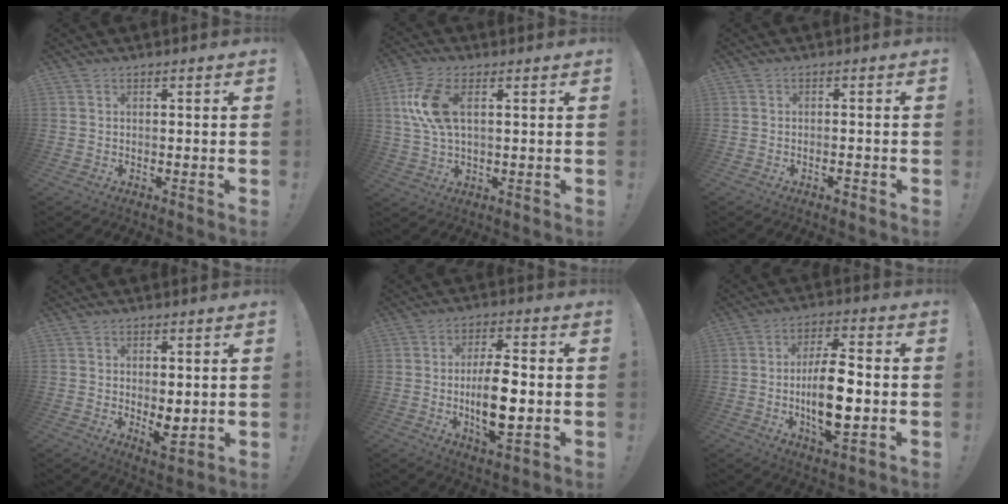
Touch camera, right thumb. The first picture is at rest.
{"total": 11.8, "force": [3.1, 5.7, 9.9], "torque": [-0.205, -0.008, 0.056]}
{"total": 1.6, "force": [-1.0, 0.2, 1.1], "torque": [-0.015, 0.004, -0.018]}
{"total": 5.9, "force": [0.3, 2.6, 5.2], "torque": [-0.054, -0.013, 0.012]}
{"total": 12.3, "force": [-1.3, 4.0, 11.6], "torque": [-0.207, -0.005, -0.029]}
{"total": 14.1, "force": [-1.7, 5.3, 13.0], "torque": [-0.237, 0.000, -0.037]}